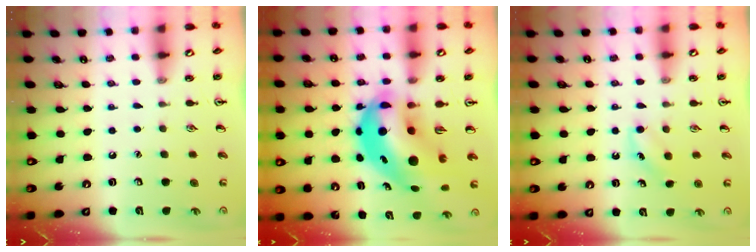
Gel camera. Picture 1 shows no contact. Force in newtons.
{"total": 13.8, "press": 13.2, "slide": 3.9}
{"total": 3.8, "press": 3.6, "slide": 1.1}